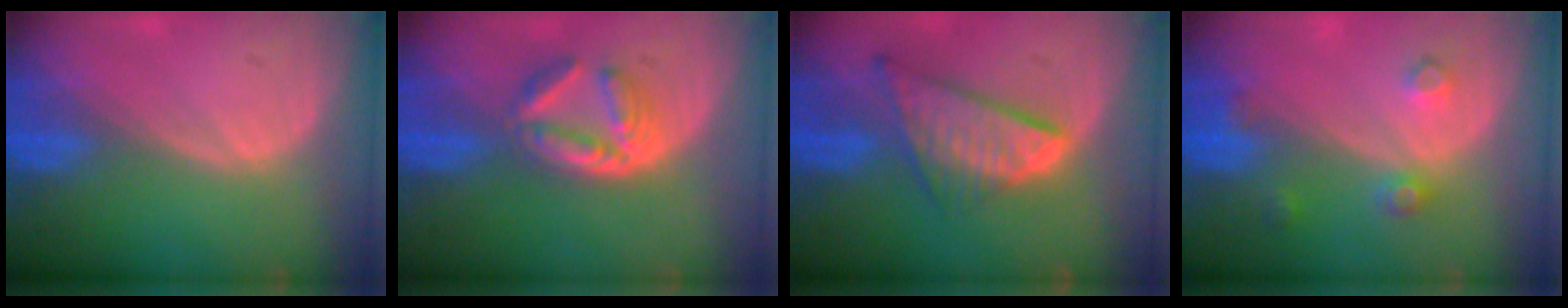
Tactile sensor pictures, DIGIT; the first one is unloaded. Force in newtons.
{"total": 6.3, "press": 5.4, "slide": 3.2}
{"total": 8.8, "press": 7.5, "slide": 4.5}
{"total": 3.7, "press": 3.4, "slide": 1.6}